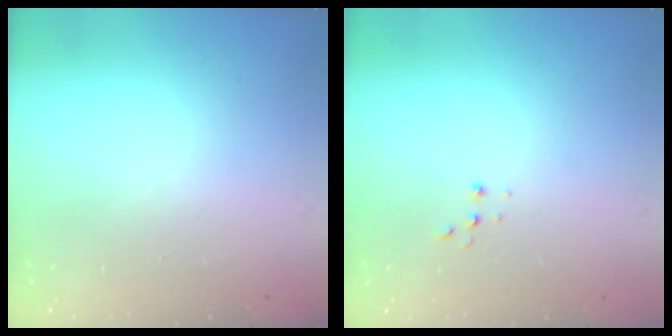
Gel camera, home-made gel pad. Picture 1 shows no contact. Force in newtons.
{"total": 2.2, "press": 2.2, "slide": 0.5}